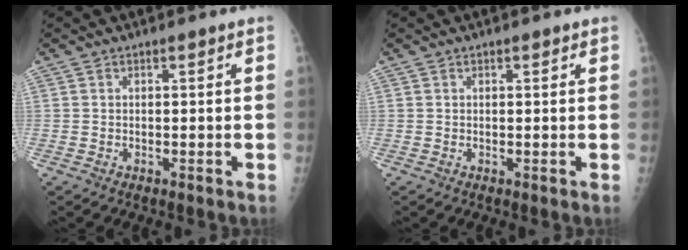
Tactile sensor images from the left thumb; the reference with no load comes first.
{"total": 0.9, "force": [0.5, 0.4, 0.6], "torque": [-0.007, -0.001, 0.006]}